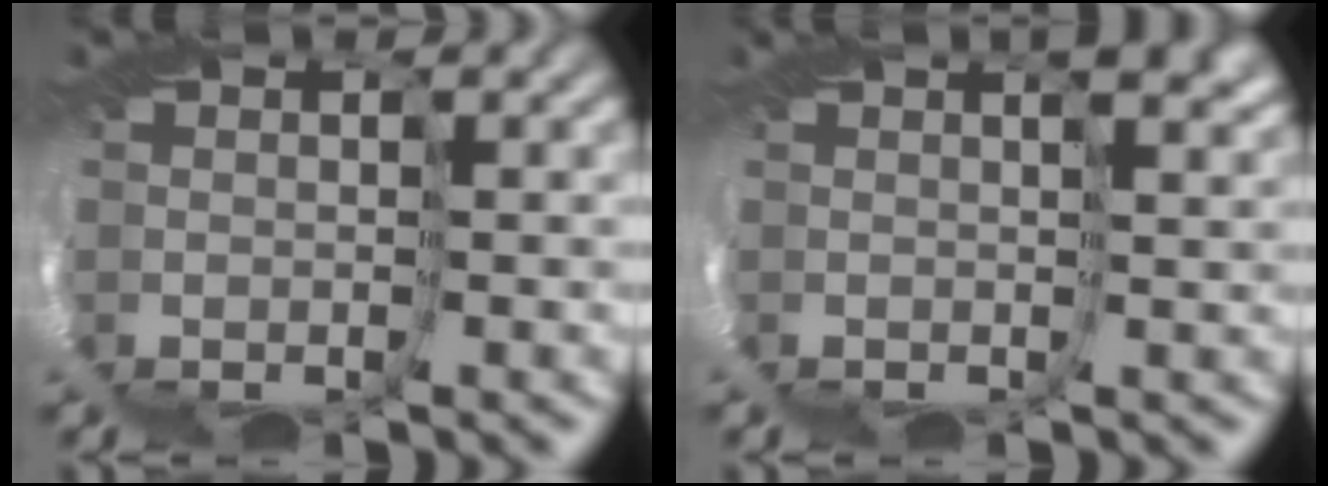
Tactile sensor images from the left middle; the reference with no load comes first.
{"total": 2.3, "force": [1.3, -1.3, 1.4], "torque": [-0.020, -0.002, 0.033]}